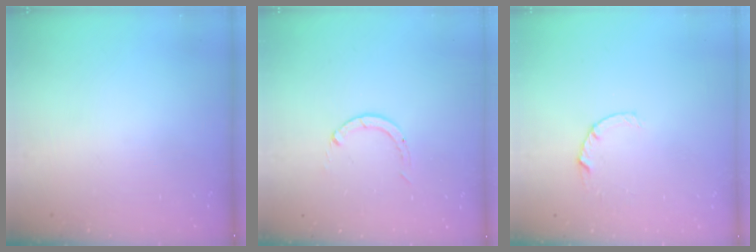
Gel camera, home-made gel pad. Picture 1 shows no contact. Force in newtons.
{"total": 0.0}
{"total": 4.5, "press": 4.4, "slide": 0.5}